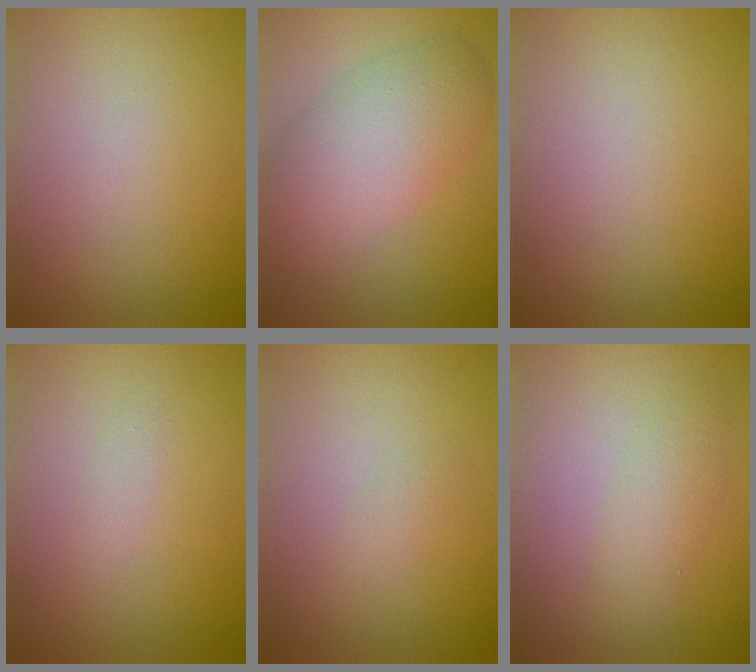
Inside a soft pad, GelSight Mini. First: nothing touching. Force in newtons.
{"total": 6.5, "press": 6.5, "slide": 0.3}
{"total": 0.0}
{"total": 0.7, "press": 0.7, "slide": 0.0}
{"total": 0.9, "press": 0.9, "slide": 0.0}
{"total": 2.2, "press": 2.2, "slide": 0.1}